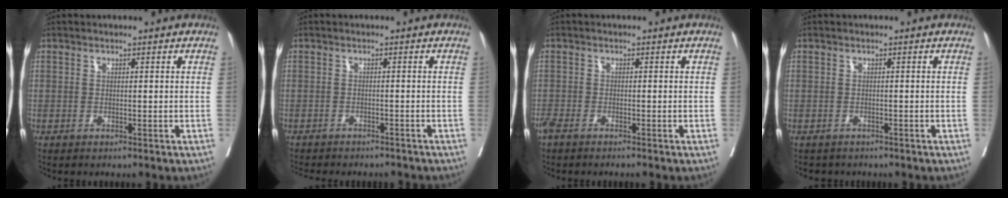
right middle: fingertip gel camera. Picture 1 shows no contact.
{"total": 9.0, "force": [-8.2, 2.4, 2.9], "torque": [-0.044, -0.004, -0.100]}
{"total": 3.1, "force": [-2.6, 0.5, 1.7], "torque": [-0.031, -0.007, -0.047]}
{"total": 2.6, "force": [-2.2, 1.2, 0.2], "torque": [-0.009, -0.002, -0.033]}